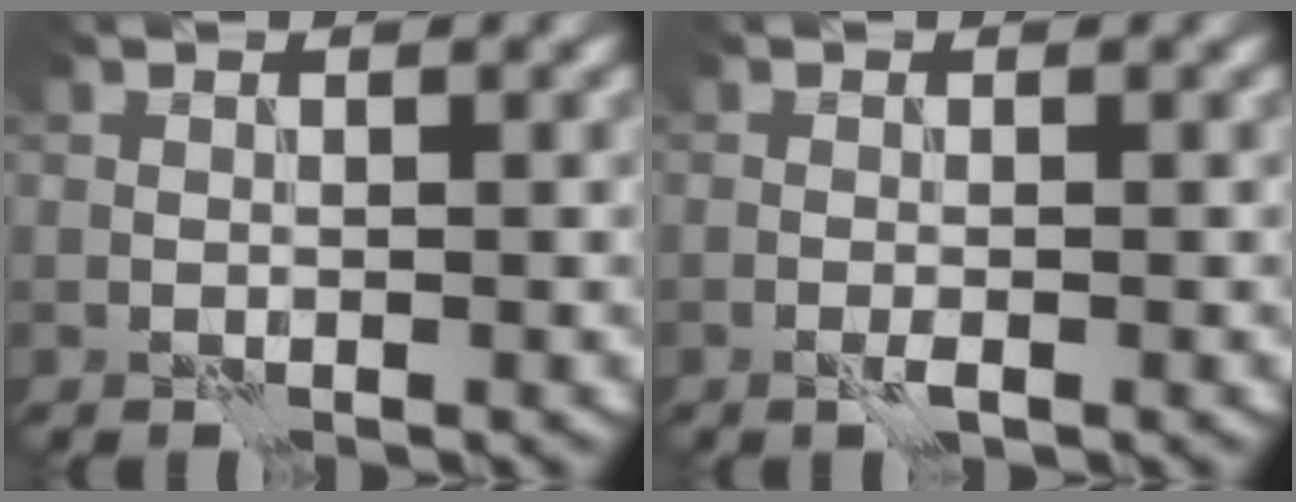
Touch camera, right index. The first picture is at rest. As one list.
[{"total": 0.8, "force": [-0.4, 0.0, 0.7], "torque": [-0.015, -0.002, -0.010]}]